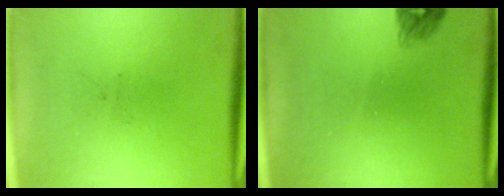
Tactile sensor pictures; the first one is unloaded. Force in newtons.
{"total": 1.4}